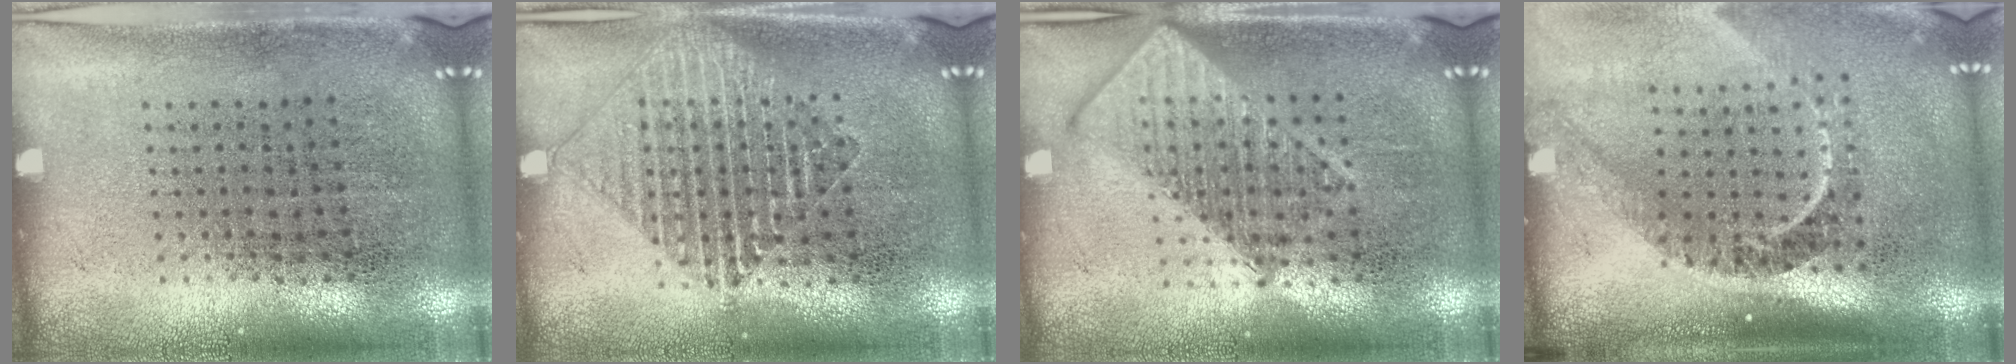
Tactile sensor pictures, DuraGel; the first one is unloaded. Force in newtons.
{"total": 1.4, "press": 1.4, "slide": 0.3}
{"total": 2.9, "press": 2.9, "slide": 0.4}
{"total": 2.2, "press": 1.6, "slide": 1.6}